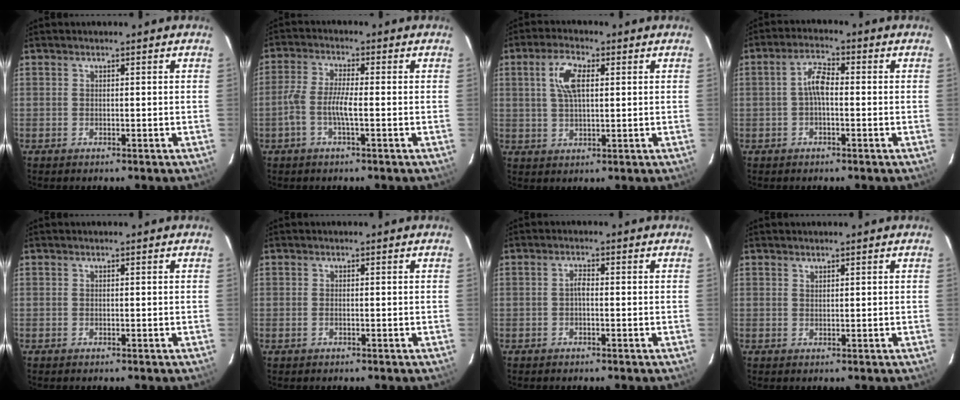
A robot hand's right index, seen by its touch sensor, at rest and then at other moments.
{"total": 4.9, "force": [-1.6, 0.5, 4.7], "torque": [-0.104, 0.005, -0.034]}
{"total": 6.5, "force": [1.8, 2.8, 5.5], "torque": [-0.105, 0.010, 0.035]}
{"total": 4.0, "force": [-0.6, 1.6, 3.6], "torque": [-0.075, 0.015, -0.013]}
{"total": 0.0}
{"total": 1.0, "force": [-0.3, 0.6, 0.7], "torque": [-0.016, -0.001, -0.006]}
{"total": 1.4, "force": [-0.4, 0.6, 1.2], "torque": [-0.024, 0.007, -0.009]}
{"total": 0.7, "force": [0.7, 0.3, 0.1], "torque": [-0.003, 0.001, 0.013]}